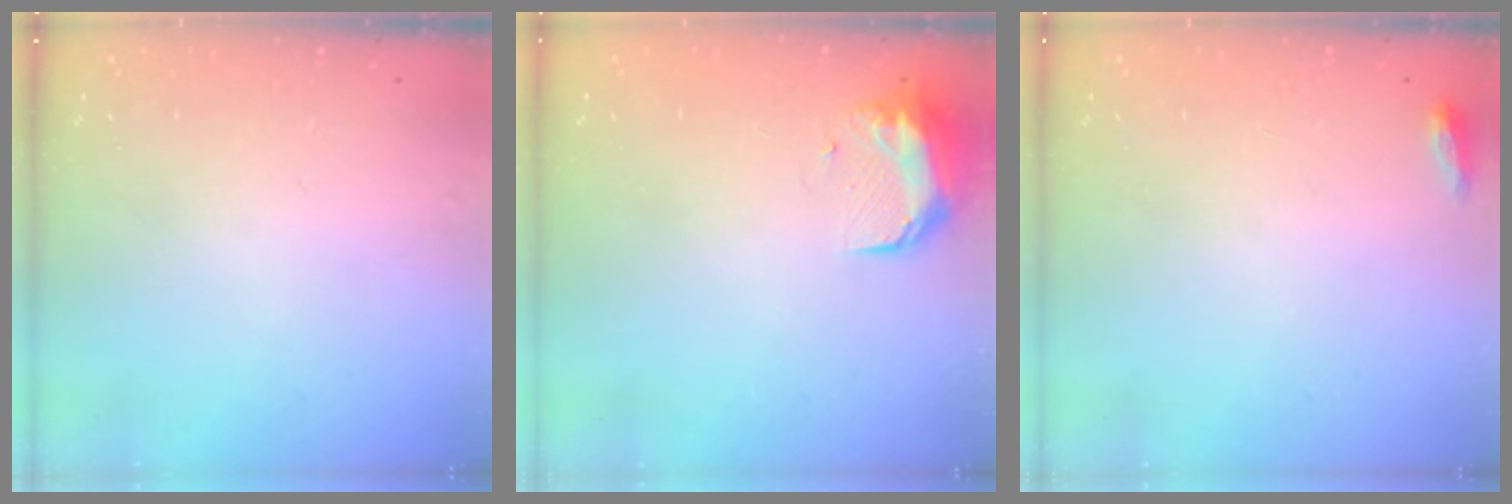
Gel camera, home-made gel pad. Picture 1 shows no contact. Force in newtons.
{"total": 10.0, "press": 9.6, "slide": 2.8}
{"total": 3.3, "press": 3.2, "slide": 1.1}